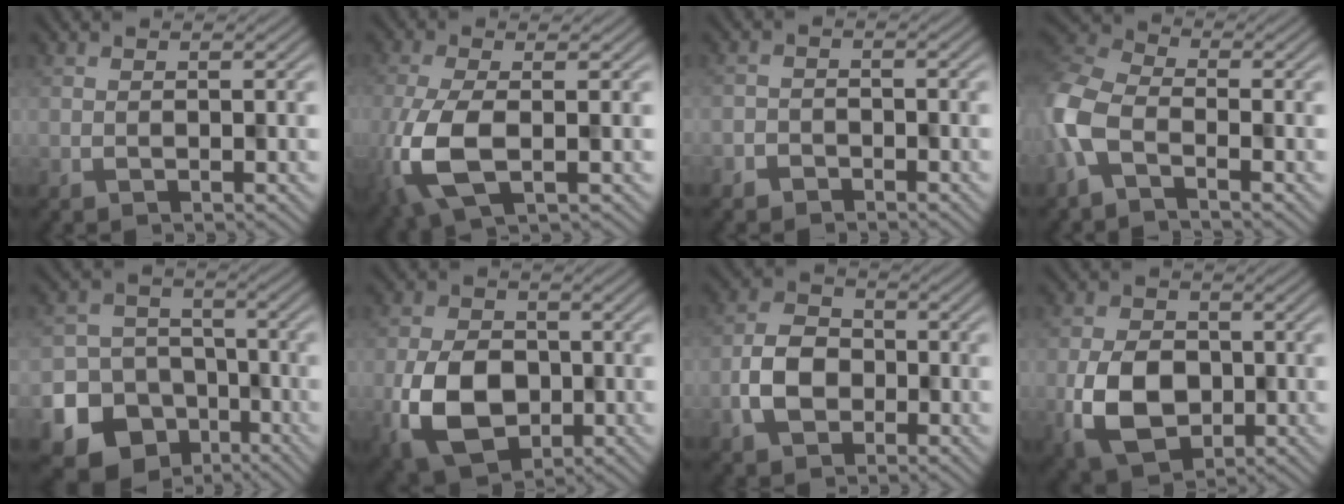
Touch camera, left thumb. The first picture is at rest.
{"total": 7.9, "force": [-1.9, 3.3, 6.9], "torque": [-0.174, -0.021, -0.035]}
{"total": 1.7, "force": [-1.4, 0.9, -0.4], "torque": [0.014, 0.003, -0.028]}
{"total": 6.7, "force": [-3.4, 3.5, 4.6], "torque": [-0.120, -0.002, -0.088]}
{"total": 15.2, "force": [-8.4, 12.2, 3.6], "torque": [-0.102, -0.065, -0.135]}
{"total": 9.2, "force": [-2.5, 6.6, 5.9], "torque": [-0.133, -0.019, -0.051]}
{"total": 5.2, "force": [-1.9, 3.9, 2.9], "torque": [-0.060, 0.003, -0.043]}
{"total": 7.8, "force": [-1.9, 5.7, 5.0], "torque": [-0.104, -0.014, -0.038]}